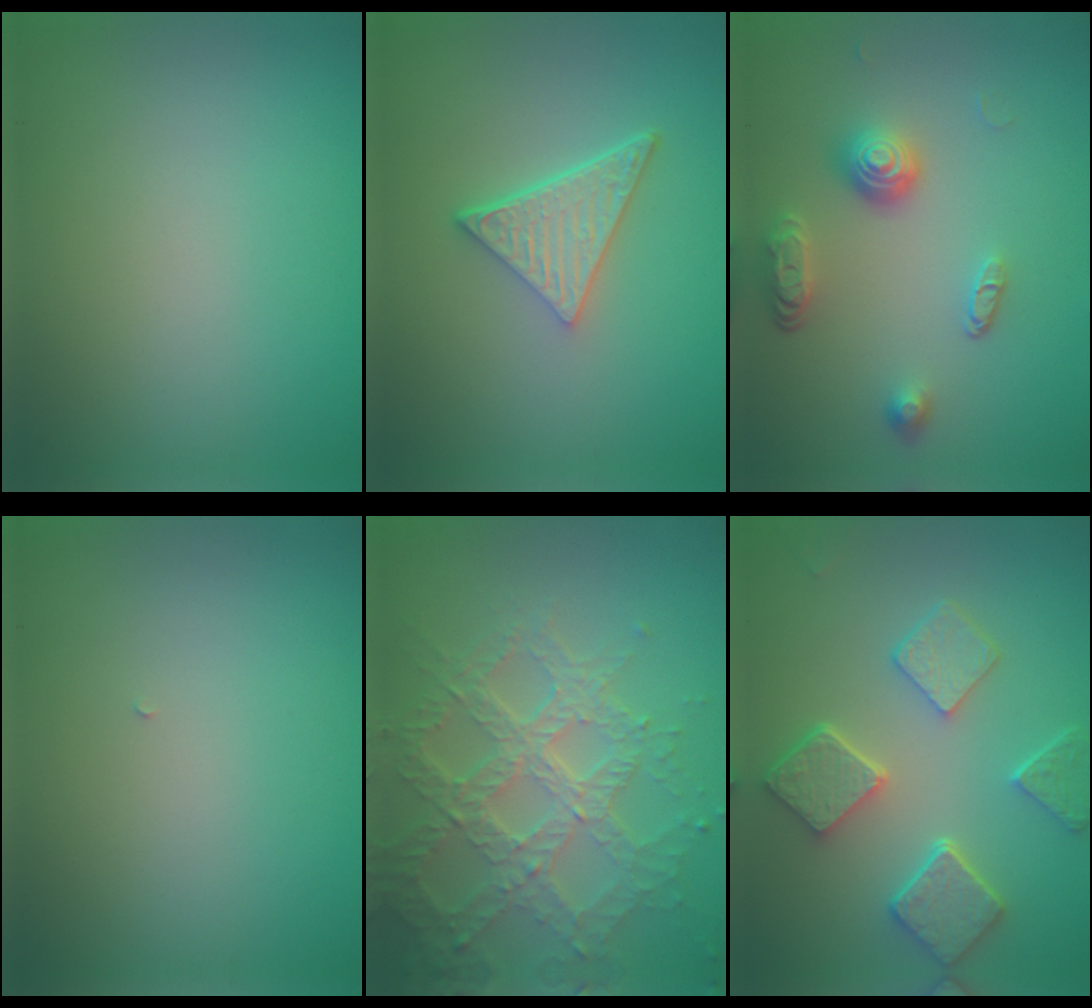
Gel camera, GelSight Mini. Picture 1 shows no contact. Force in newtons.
{"total": 4.8, "press": 3.4, "slide": 3.4}
{"total": 3.8, "press": 2.9, "slide": 2.4}
{"total": 0.0}
{"total": 7.0, "press": 5.2, "slide": 4.7}
{"total": 5.4, "press": 4.4, "slide": 3.2}